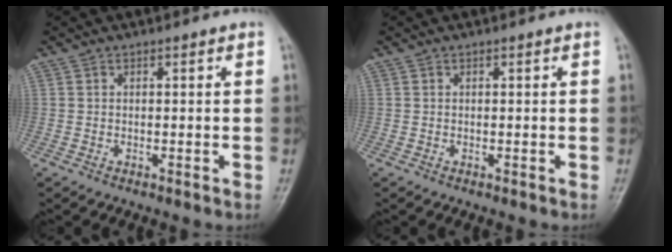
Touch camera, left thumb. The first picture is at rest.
{"total": 0.0}